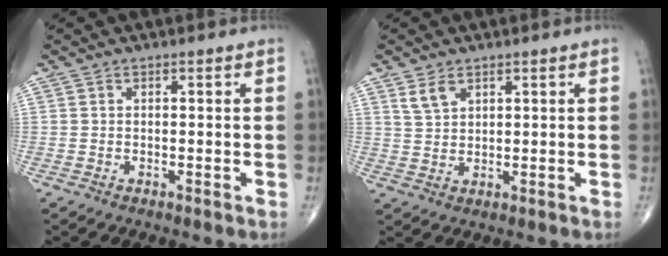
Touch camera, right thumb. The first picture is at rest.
{"total": 3.5, "force": [2.2, 2.0, 1.9], "torque": [-0.032, -0.009, 0.050]}